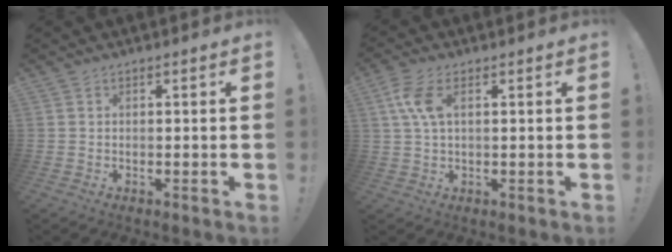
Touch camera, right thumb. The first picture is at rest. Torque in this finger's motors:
{"motor_torque": [-0.59, 0.52, 0.64, -0.35, 0.03]}